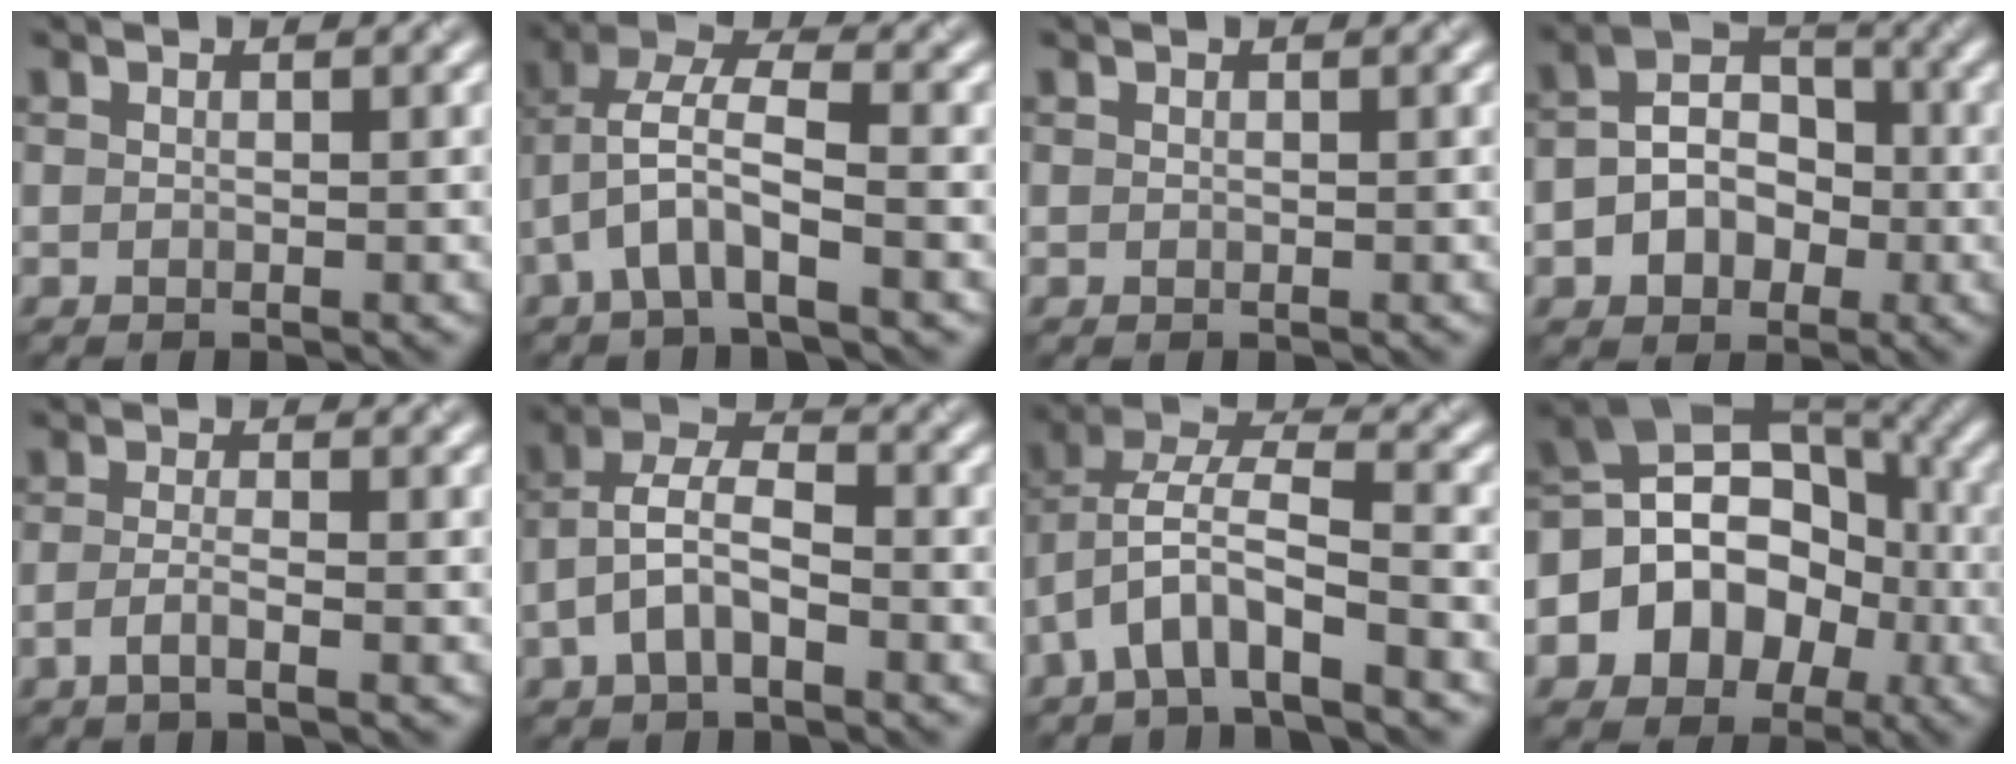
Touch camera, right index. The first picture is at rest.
{"total": 5.1, "force": [-1.4, 1.6, 4.6], "torque": [-0.094, 0.026, -0.037]}
{"total": 0.0}
{"total": 4.9, "force": [-1.0, 3.9, 2.8], "torque": [-0.043, 0.016, -0.026]}
{"total": 1.6, "force": [-0.9, 0.3, 1.3], "torque": [-0.027, 0.008, -0.028]}
{"total": 3.7, "force": [-1.6, 1.7, 2.9], "torque": [-0.058, 0.023, -0.041]}
{"total": 5.8, "force": [-2.9, 1.8, 4.7], "torque": [-0.088, 0.021, -0.063]}
{"total": 10.8, "force": [-1.8, 8.9, 5.9], "torque": [-0.093, 0.035, -0.061]}